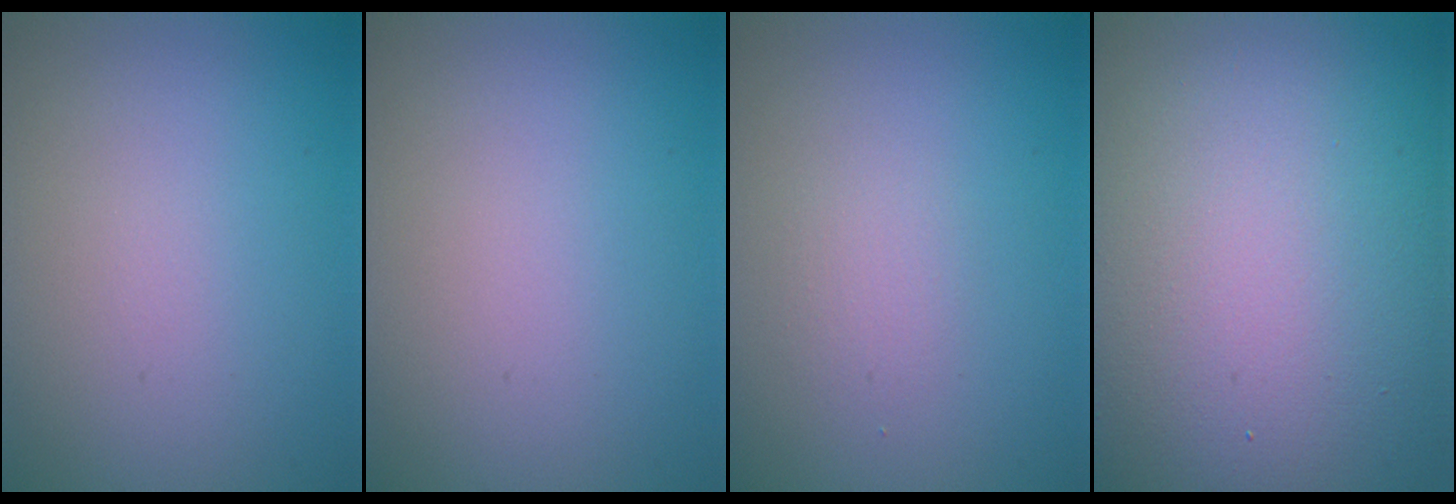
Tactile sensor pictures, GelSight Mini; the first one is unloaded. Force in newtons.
{"total": 0.0}
{"total": 1.1, "press": 1.1, "slide": 0.0}
{"total": 23.3, "press": 23.3, "slide": 1.2}